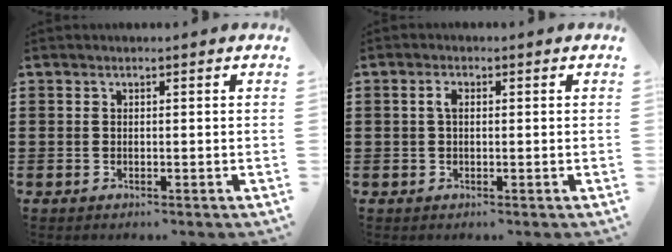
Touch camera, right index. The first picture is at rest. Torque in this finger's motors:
{"motor_torque": [0.35, -0.29, 0.21, 0.06]}